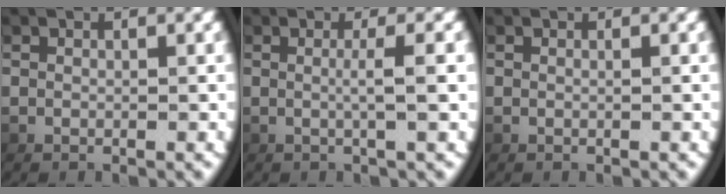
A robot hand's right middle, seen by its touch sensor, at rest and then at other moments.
{"total": 1.8, "force": [0.2, -0.6, 1.7], "torque": [-0.036, 0.001, 0.005]}
{"total": 0.0}